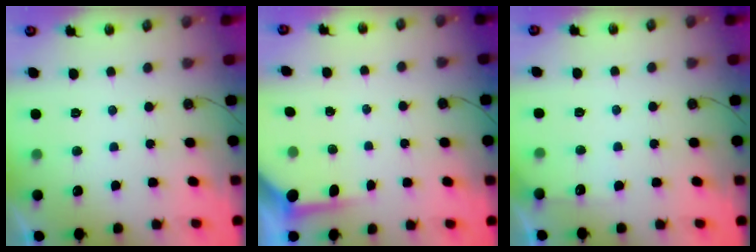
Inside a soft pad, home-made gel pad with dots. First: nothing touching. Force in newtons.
{"total": 3.9, "press": 3.9, "slide": 0.3}
{"total": 5.4, "press": 5.4, "slide": 0.6}